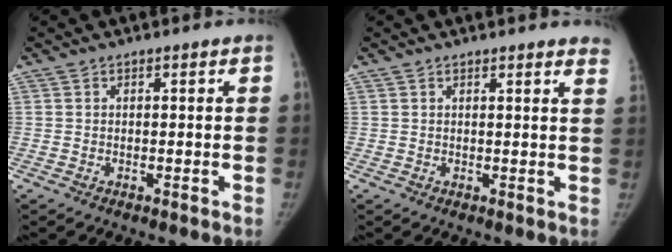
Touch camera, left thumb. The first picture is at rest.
{"total": 5.8, "force": [5.4, 0.7, 2.0], "torque": [-0.001, -0.019, 0.040]}